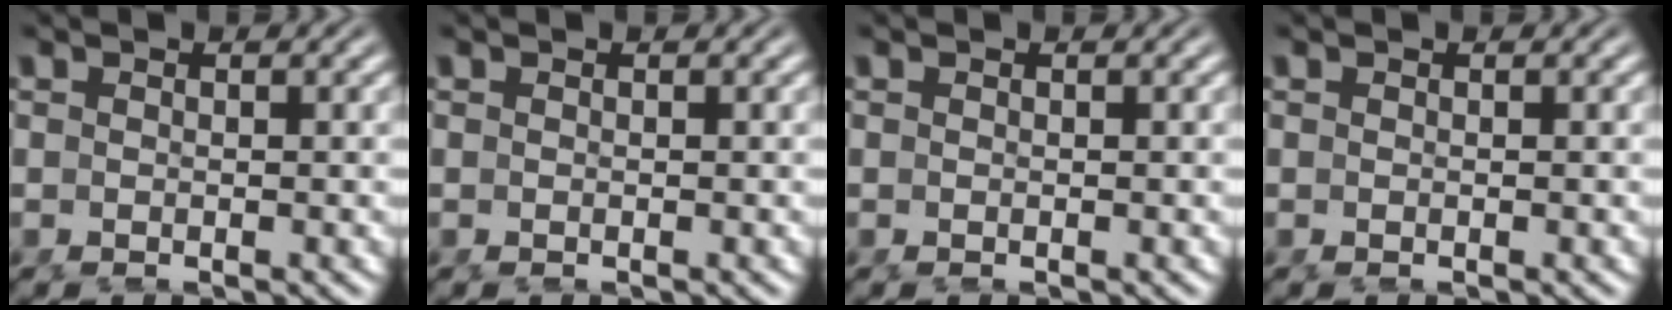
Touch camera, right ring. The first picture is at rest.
{"total": 0.0}
{"total": 0.0}
{"total": 0.0}